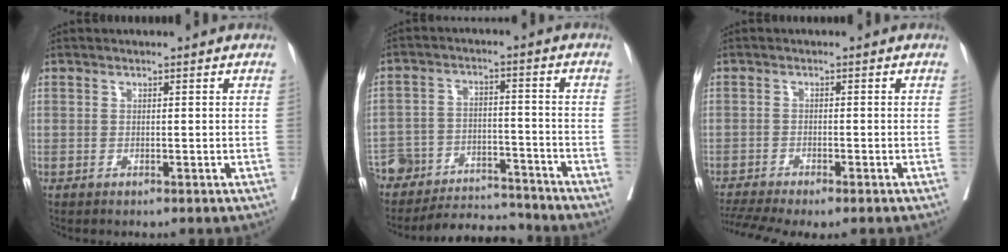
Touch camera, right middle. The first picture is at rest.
{"total": 13.2, "force": [-12.6, 3.2, 2.0], "torque": [-0.033, 0.018, -0.195]}
{"total": 8.9, "force": [-7.2, 1.0, 5.0], "torque": [-0.087, -0.003, -0.115]}